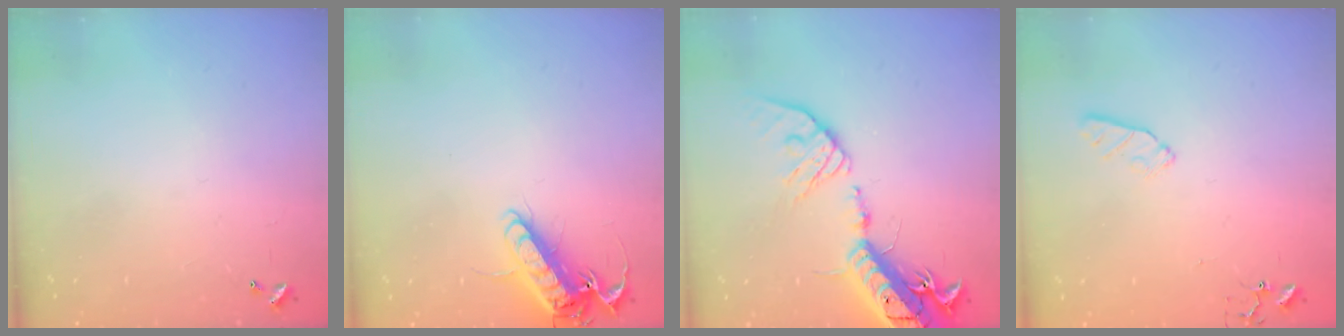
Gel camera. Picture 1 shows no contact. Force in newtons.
{"total": 13.4, "press": 13.2, "slide": 2.1}
{"total": 21.1, "press": 20.7, "slide": 4.1}
{"total": 6.1, "press": 6.1, "slide": 0.8}